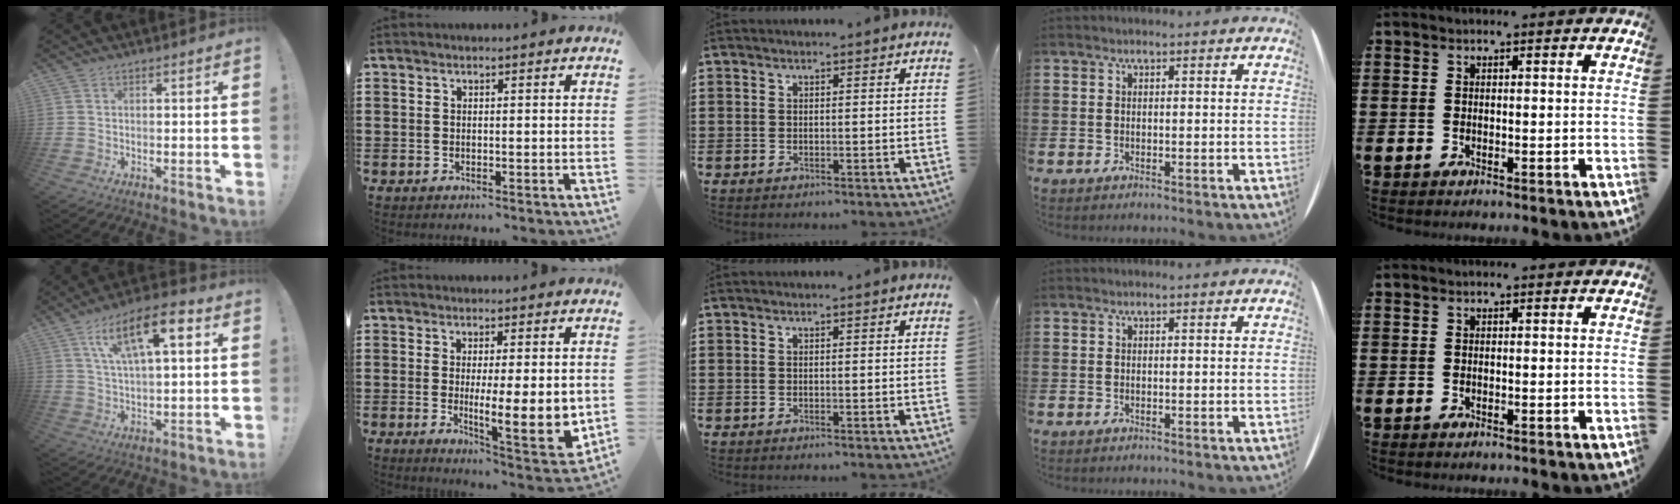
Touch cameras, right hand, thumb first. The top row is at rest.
{"thumb": {"total": 14.2, "force": [5.8, 5.2, 11.9], "torque": [-0.196, -0.006, 0.093]}, "index": {"total": 8.2, "force": [0.0, 2.1, 8.0], "torque": [-0.108, -0.023, 0.004]}}